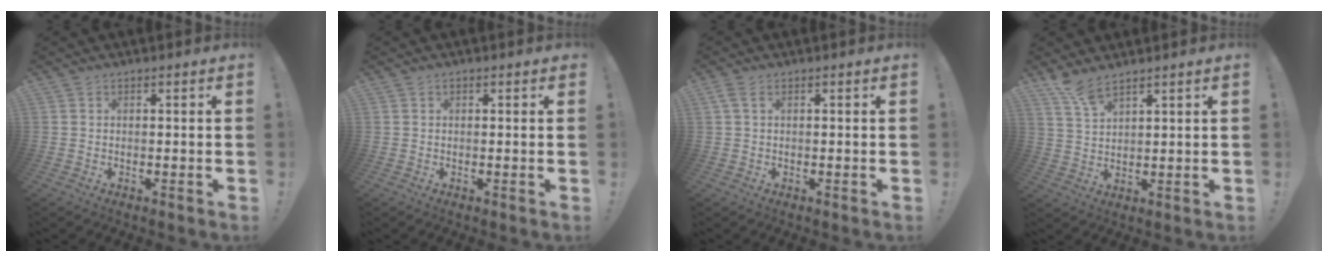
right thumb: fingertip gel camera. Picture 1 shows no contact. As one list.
[{"total": 0.6, "force": [0.1, 0.5, 0.2], "torque": [-0.002, 0.001, 0.001]}, {"total": 2.1, "force": [0.6, 0.9, 1.8], "torque": [-0.039, 0.004, 0.012]}, {"total": 5.9, "force": [4.8, 1.0, 3.2], "torque": [-0.066, -0.028, 0.088]}]